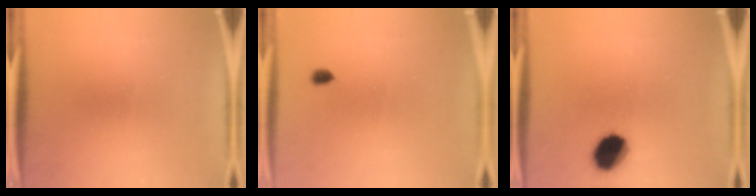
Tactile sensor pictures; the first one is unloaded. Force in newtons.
{"total": 1.2}
{"total": 9.2}